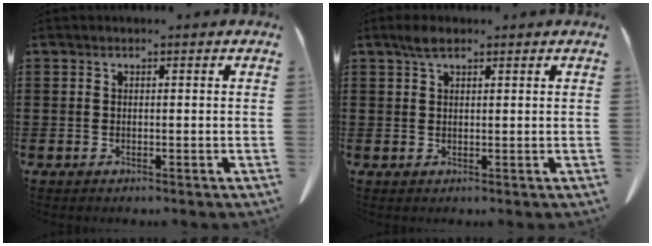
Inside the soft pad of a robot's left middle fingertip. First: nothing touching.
{"total": 2.3, "force": [1.5, 0.8, 1.6], "torque": [-0.037, 0.003, 0.027]}